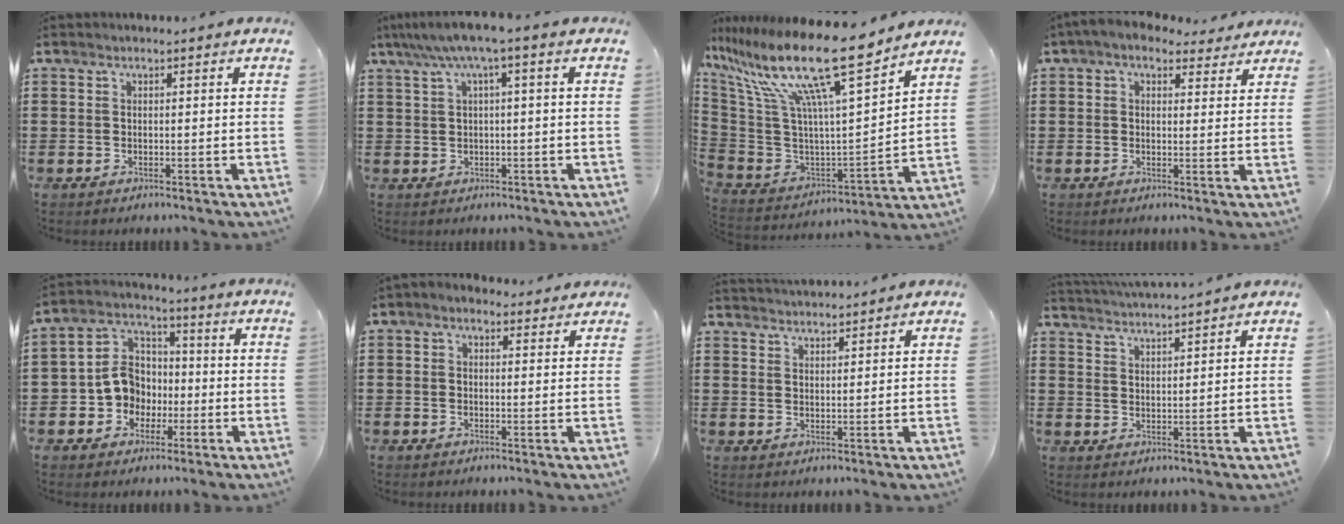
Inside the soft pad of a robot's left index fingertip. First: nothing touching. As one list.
[{"total": 4.0, "force": [0.5, 0.1, 3.9], "torque": [-0.074, 0.001, 0.005]}, {"total": 18.5, "force": [12.8, 2.3, 13.2], "torque": [-0.280, -0.080, 0.201]}, {"total": 3.5, "force": [2.7, 1.5, 1.5], "torque": [-0.042, -0.006, 0.049]}, {"total": 7.9, "force": [-1.8, 7.1, 2.9], "torque": [-0.093, 0.010, -0.037]}, {"total": 1.4, "force": [0.8, 0.9, 0.7], "torque": [-0.016, 0.006, 0.014]}, {"total": 2.5, "force": [2.5, -0.1, -0.1], "torque": [-0.005, -0.007, 0.048]}, {"total": 3.1, "force": [3.0, -0.6, 0.0], "torque": [-0.012, -0.020, 0.053]}]